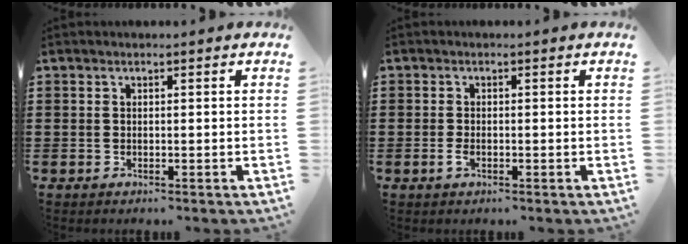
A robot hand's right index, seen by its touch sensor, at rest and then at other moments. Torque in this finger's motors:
{"motor_torque": [1.08, 1.06, 0.24, 0.06]}